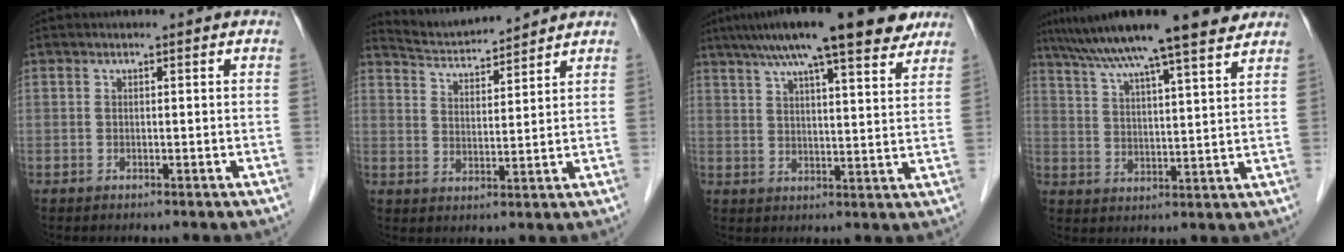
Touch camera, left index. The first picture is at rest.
{"total": 7.8, "force": [7.8, 0.1, 1.1], "torque": [-0.036, 0.020, 0.141]}
{"total": 17.9, "force": [13.6, 2.4, 11.5], "torque": [-0.189, 0.033, 0.188]}
{"total": 16.9, "force": [13.8, 0.3, 9.7], "torque": [-0.160, 0.026, 0.205]}